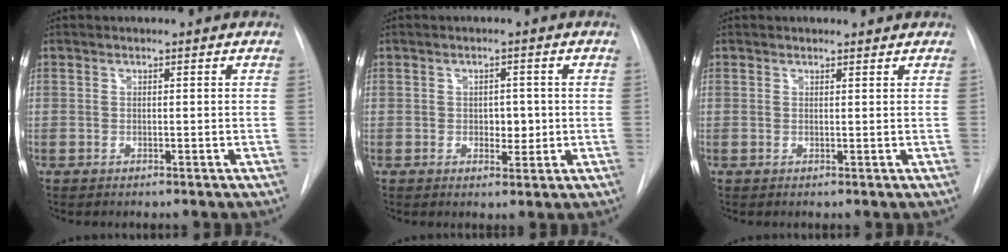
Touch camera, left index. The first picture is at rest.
{"total": 2.9, "force": [-0.6, 1.9, 2.1], "torque": [-0.021, -0.005, -0.007]}
{"total": 0.7, "force": [0.6, 0.3, -0.1], "torque": [-0.006, -0.004, 0.005]}